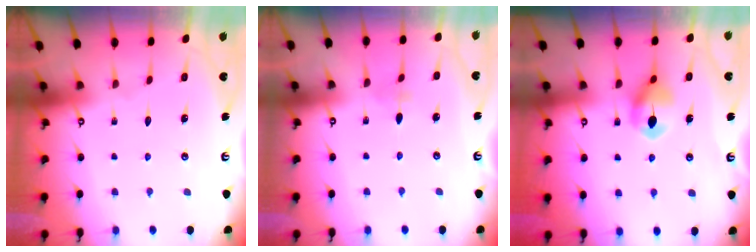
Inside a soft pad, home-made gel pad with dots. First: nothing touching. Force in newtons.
{"total": 2.8, "press": 2.7, "slide": 0.6}
{"total": 7.4, "press": 7.4, "slide": 0.6}